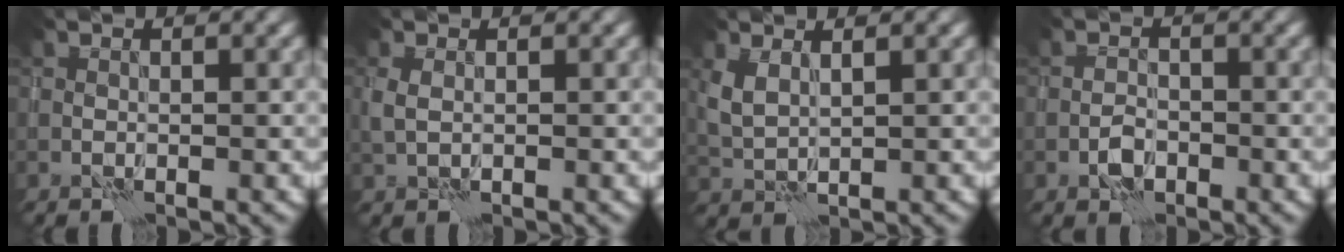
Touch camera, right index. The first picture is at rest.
{"total": 1.4, "force": [0.2, 1.0, 0.9], "torque": [-0.022, -0.001, 0.003]}
{"total": 2.3, "force": [1.4, 1.1, 1.5], "torque": [-0.041, 0.001, 0.031]}
{"total": 1.3, "force": [-0.7, 0.9, 0.7], "torque": [-0.007, 0.005, -0.016]}